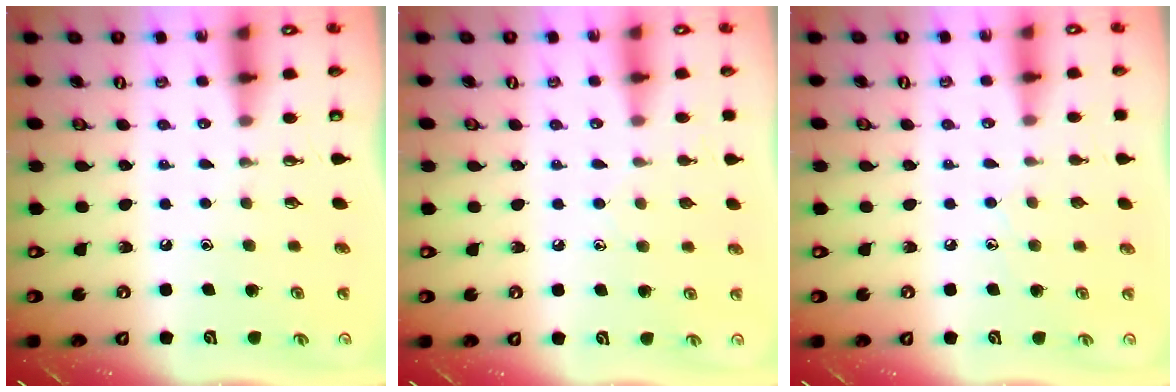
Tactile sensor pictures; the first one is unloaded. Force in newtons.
{"total": 5.0, "press": 4.9, "slide": 0.5}
{"total": 5.7, "press": 5.6, "slide": 0.6}